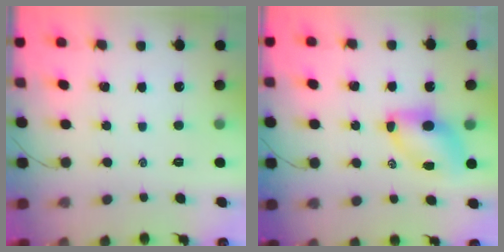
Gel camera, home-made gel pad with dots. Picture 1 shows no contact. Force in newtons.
{"total": 7.5, "press": 7.4, "slide": 1.4}